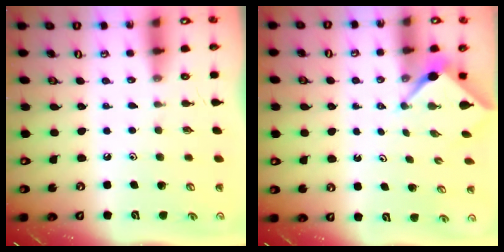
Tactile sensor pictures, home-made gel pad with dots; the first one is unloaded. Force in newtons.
{"total": 2.5, "press": 2.5, "slide": 0.3}